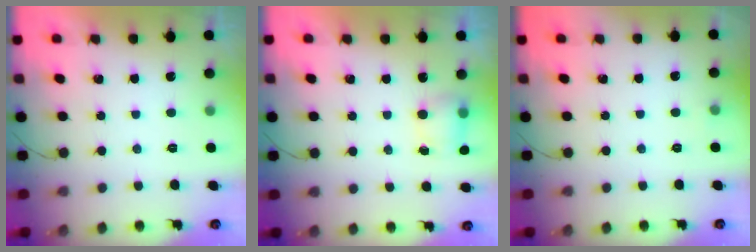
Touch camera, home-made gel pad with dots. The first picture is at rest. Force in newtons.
{"total": 4.8, "press": 4.7, "slide": 0.8}
{"total": 2.7, "press": 2.0, "slide": 1.8}